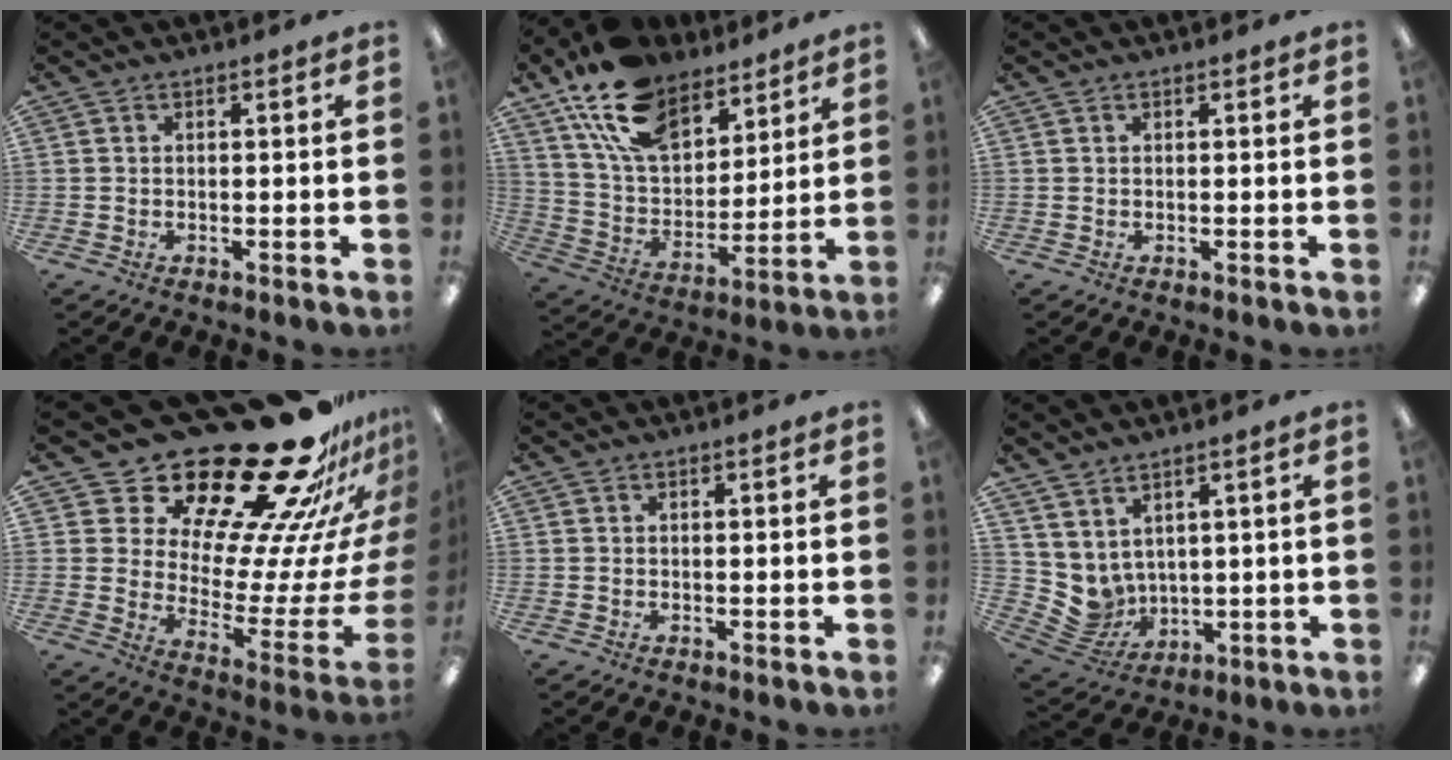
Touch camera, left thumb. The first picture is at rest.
{"total": 18.3, "force": [12.3, 10.3, 8.8], "torque": [-0.173, -0.057, 0.229]}
{"total": 0.0}
{"total": 29.7, "force": [23.3, 10.1, 15.4], "torque": [-0.211, -0.200, 0.412]}
{"total": 0.0}
{"total": 5.9, "force": [3.9, 4.3, 0.5], "torque": [-0.043, -0.035, 0.085]}